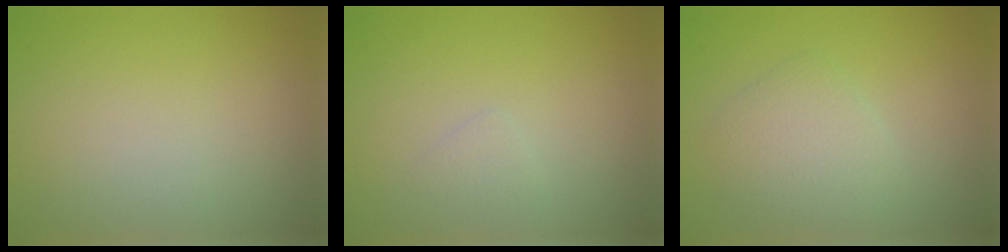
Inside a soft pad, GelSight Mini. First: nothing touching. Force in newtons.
{"total": 0.7, "press": 0.7, "slide": 0.1}
{"total": 2.8, "press": 2.8, "slide": 0.1}